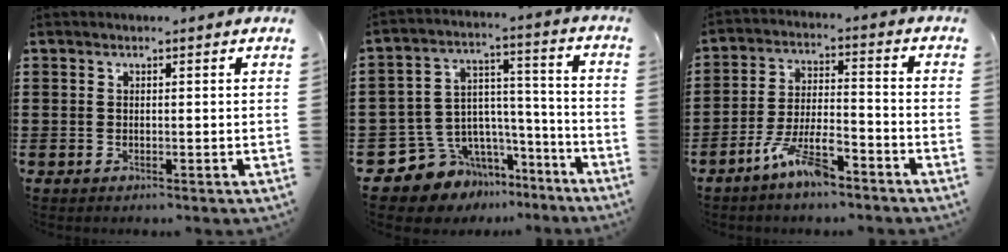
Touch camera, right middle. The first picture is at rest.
{"total": 8.1, "force": [-6.1, 5.3, 0.4], "torque": [-0.035, 0.002, -0.111]}
{"total": 8.1, "force": [-5.7, 2.1, 5.4], "torque": [-0.119, 0.001, -0.108]}